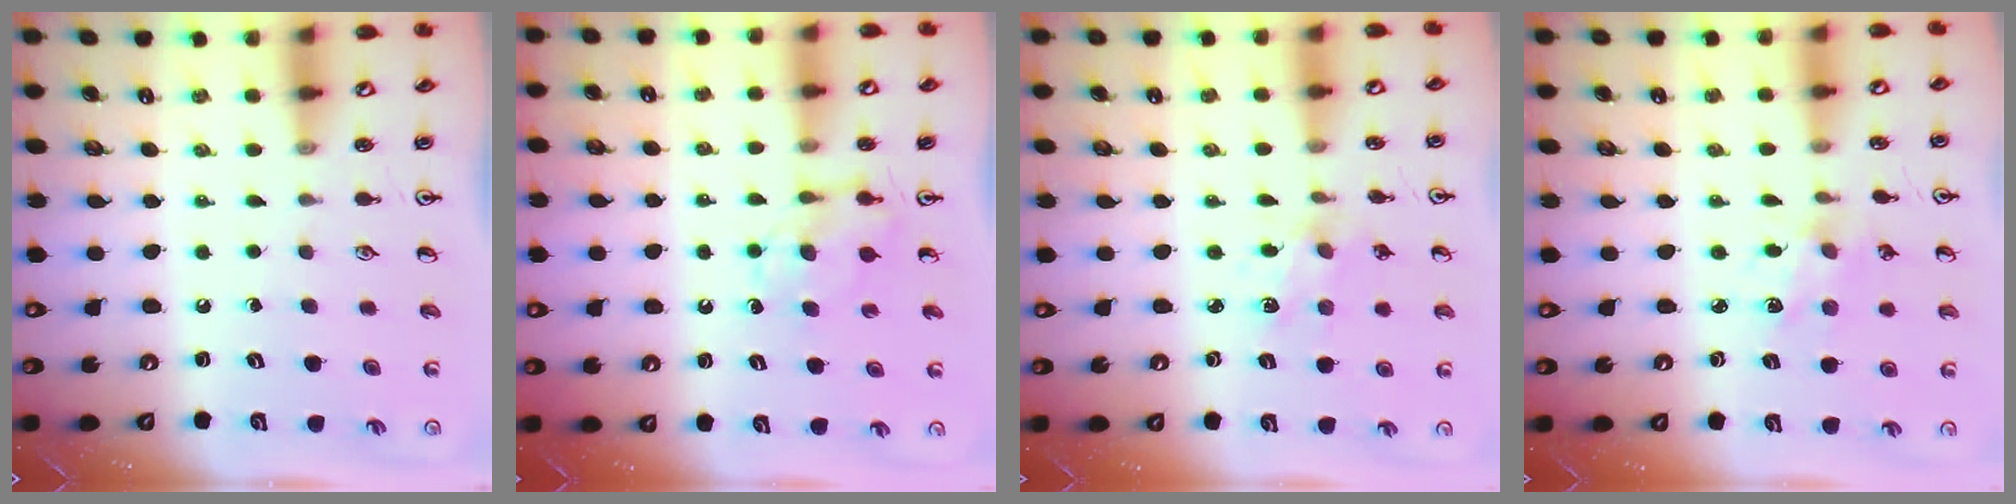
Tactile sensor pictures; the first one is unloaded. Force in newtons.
{"total": 4.7, "press": 4.6, "slide": 0.8}
{"total": 2.3, "press": 2.3, "slide": 0.5}
{"total": 2.3, "press": 2.3, "slide": 0.4}